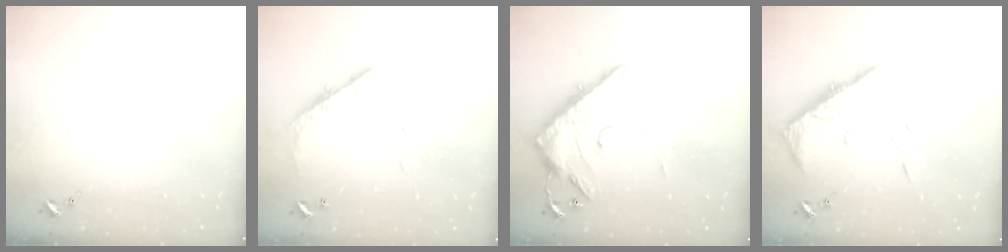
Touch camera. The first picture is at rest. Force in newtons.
{"total": 12.4, "press": 12.3, "slide": 1.2}
{"total": 16.8, "press": 16.7, "slide": 1.2}
{"total": 15.2, "press": 15.2, "slide": 1.5}